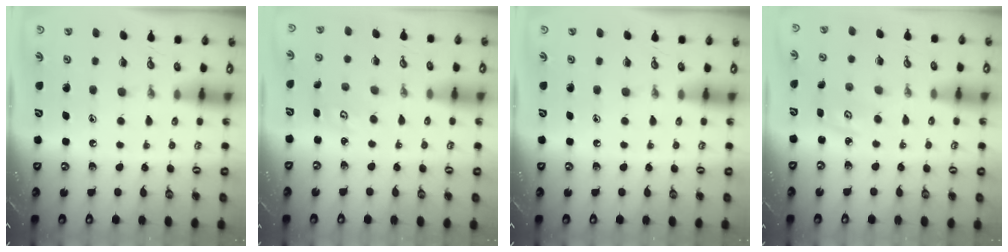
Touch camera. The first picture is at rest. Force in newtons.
{"total": 2.5, "press": 2.4, "slide": 0.3}
{"total": 0.0}
{"total": 2.7, "press": 2.7, "slide": 0.4}